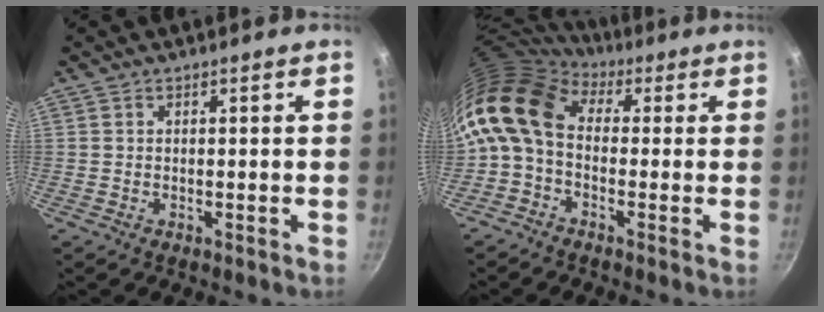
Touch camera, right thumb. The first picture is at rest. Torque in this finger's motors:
{"motor_torque": [0.93, 2.33, 1.07, -1.06, 0.29]}